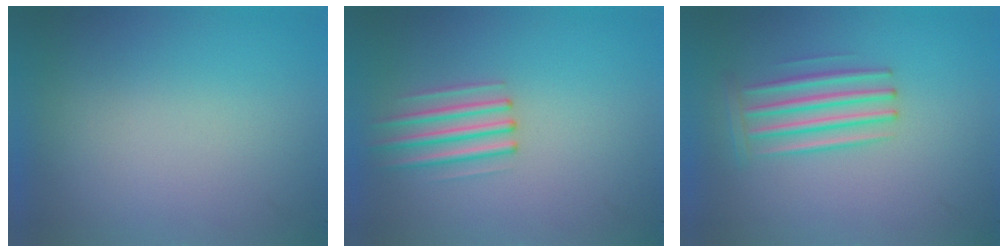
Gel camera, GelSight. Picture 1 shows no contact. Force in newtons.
{"total": 2.2}
{"total": 2.9}